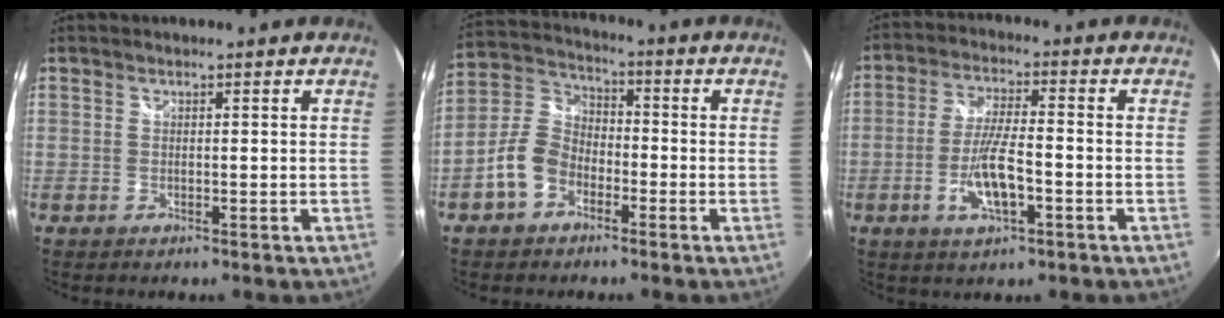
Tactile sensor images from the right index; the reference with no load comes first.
{"total": 8.7, "force": [-4.3, 6.1, 4.6], "torque": [-0.101, 0.026, -0.082]}
{"total": 8.7, "force": [-3.1, 2.2, 7.8], "torque": [-0.155, -0.004, -0.058]}